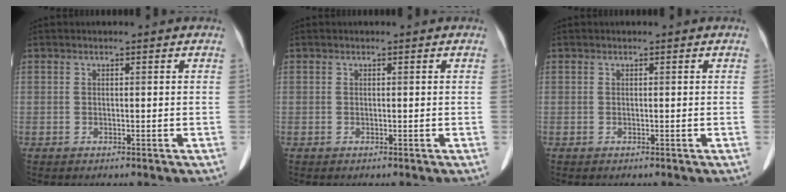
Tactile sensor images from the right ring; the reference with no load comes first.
{"total": 0.0}
{"total": 0.0}